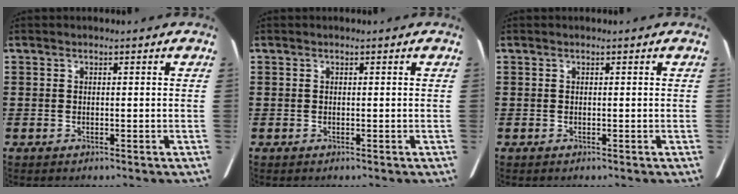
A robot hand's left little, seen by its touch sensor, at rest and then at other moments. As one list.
[{"total": 0.0}, {"total": 0.0}]